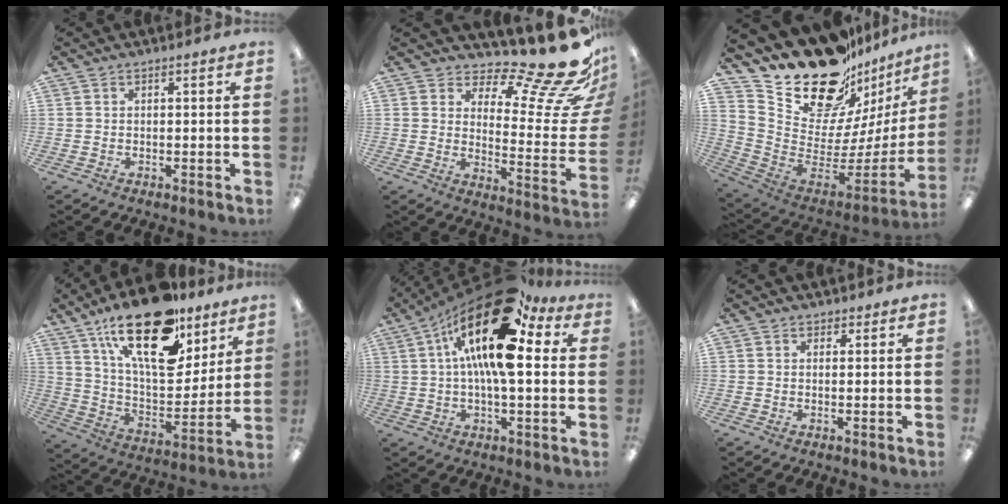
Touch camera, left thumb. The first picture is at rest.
{"total": 18.4, "force": [14.4, 4.4, 10.6], "torque": [-0.139, -0.127, 0.227]}
{"total": 23.8, "force": [18.8, 10.9, 9.7], "torque": [-0.160, -0.148, 0.351]}
{"total": 25.7, "force": [16.2, 11.1, 16.5], "torque": [-0.270, -0.095, 0.280]}
{"total": 22.2, "force": [8.8, 8.7, 18.4], "torque": [-0.313, -0.044, 0.135]}
{"total": 1.0, "force": [0.8, 0.7, 0.1], "torque": [0.006, -0.001, 0.013]}